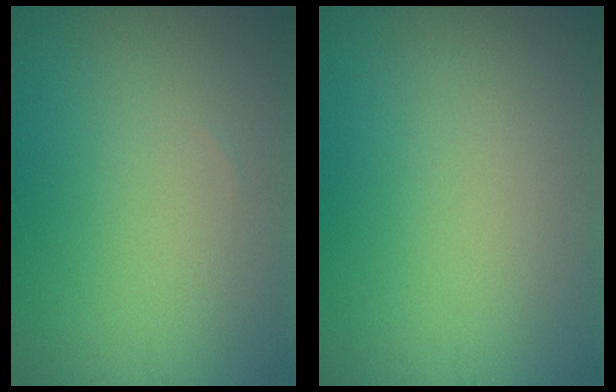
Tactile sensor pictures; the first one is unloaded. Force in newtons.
{"total": 0.0}